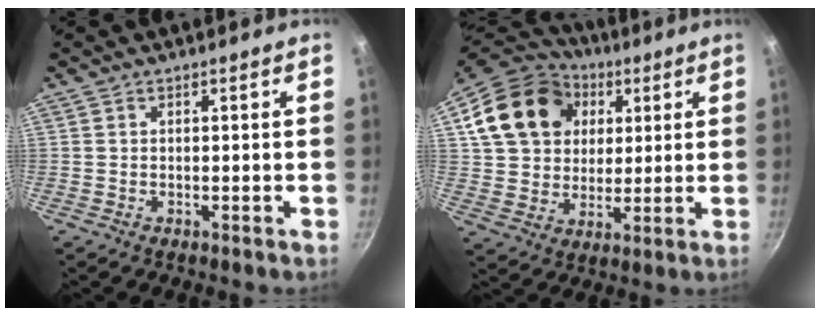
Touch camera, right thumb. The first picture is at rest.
{"total": 20.9, "force": [6.4, 16.5, 11.1], "torque": [-0.188, 0.019, 0.111]}